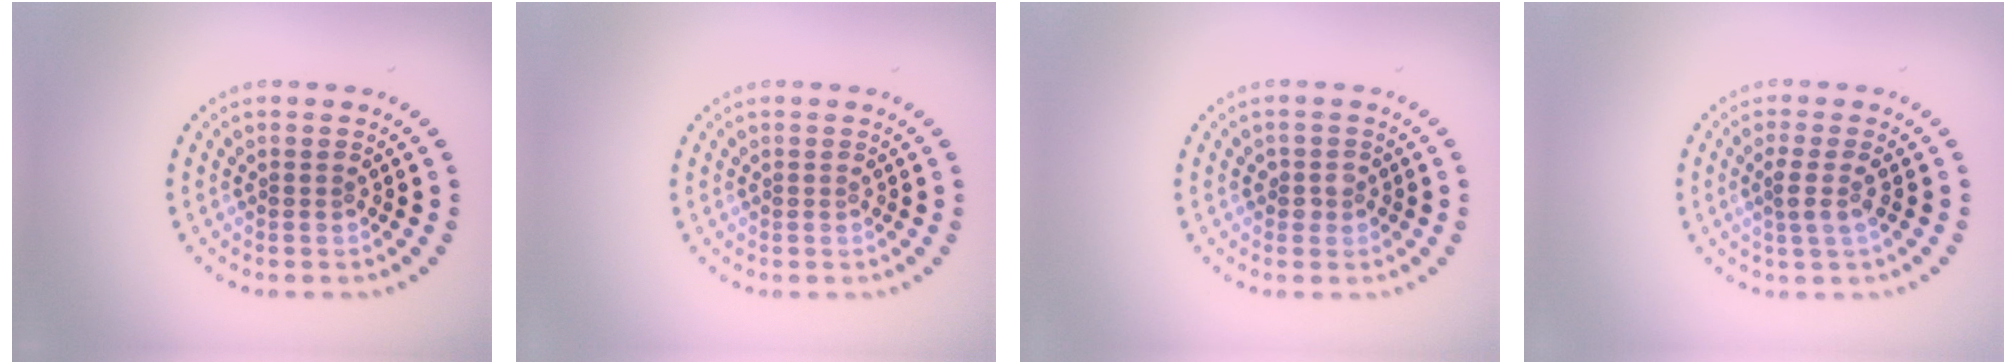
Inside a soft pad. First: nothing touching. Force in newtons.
{"total": 0.0}
{"total": 1.4, "press": 1.2, "slide": 0.7}
{"total": 2.0, "press": 1.6, "slide": 1.2}